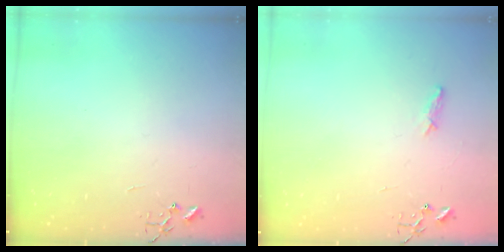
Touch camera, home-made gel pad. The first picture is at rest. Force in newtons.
{"total": 5.9, "press": 5.8, "slide": 0.7}